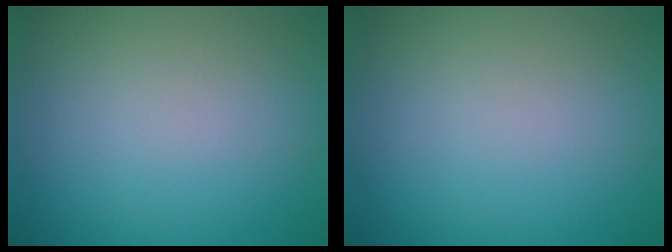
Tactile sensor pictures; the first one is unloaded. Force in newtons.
{"total": 0.0}